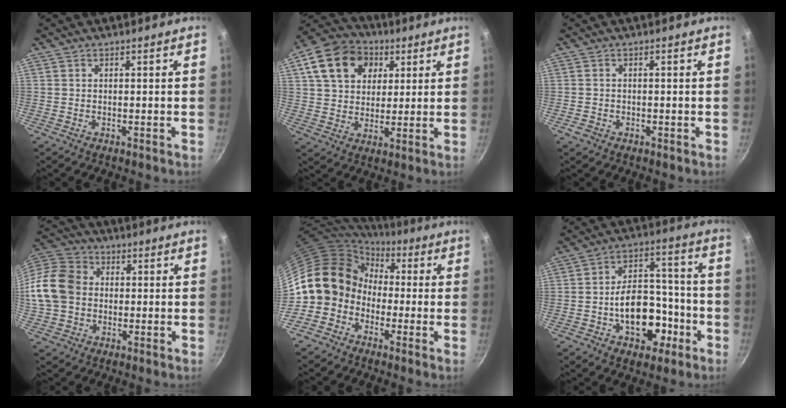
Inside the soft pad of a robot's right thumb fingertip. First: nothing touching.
{"total": 15.9, "force": [5.9, 12.1, 8.5], "torque": [-0.127, 0.008, 0.091]}
{"total": 1.5, "force": [-0.7, 1.1, 0.7], "torque": [-0.013, 0.001, -0.011]}
{"total": 14.2, "force": [-0.3, 11.6, 8.2], "torque": [-0.138, 0.027, -0.022]}
{"total": 12.2, "force": [-0.8, 10.8, 5.6], "torque": [-0.055, 0.036, -0.030]}
{"total": 15.3, "force": [-5.1, 10.0, 10.4], "torque": [-0.114, 0.055, -0.070]}